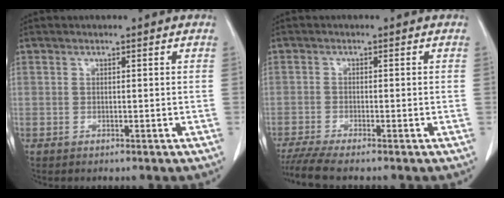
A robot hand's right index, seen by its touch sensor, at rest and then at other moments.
{"total": 5.1, "force": [-4.3, -0.5, 2.7], "torque": [-0.045, -0.016, -0.078]}